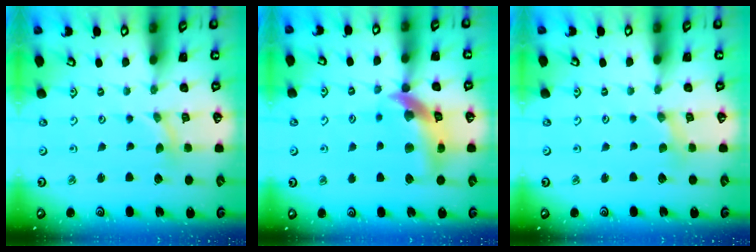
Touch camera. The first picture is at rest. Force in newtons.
{"total": 14.5, "press": 14.4, "slide": 2.0}
{"total": 0.0}